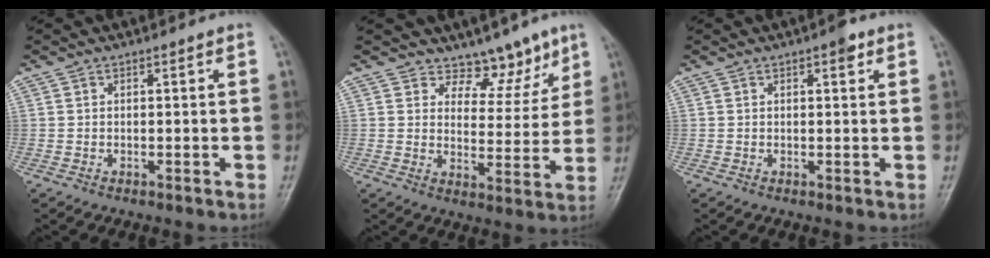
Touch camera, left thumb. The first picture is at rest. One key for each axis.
{"total": 7.7, "fx": 6.1, "fy": 4.2, "fz": 2.3, "tx": 0.012, "ty": -0.044, "tz": 0.094}
{"total": 2.0, "fx": 1.1, "fy": 0.7, "fz": 1.5, "tx": -0.017, "ty": -0.001, "tz": 0.012}